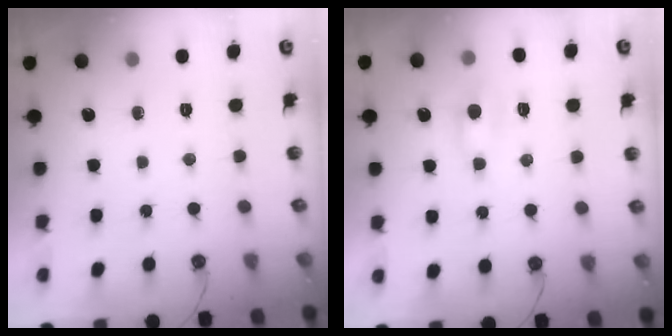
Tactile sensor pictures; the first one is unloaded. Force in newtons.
{"total": 0.0}